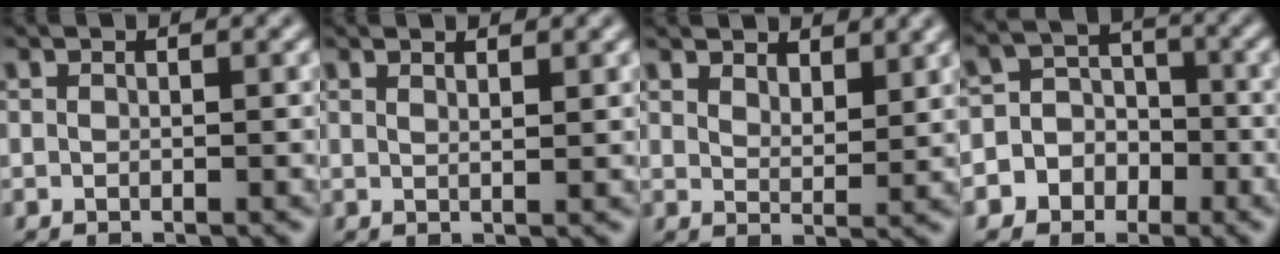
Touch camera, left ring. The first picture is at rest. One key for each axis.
{"total": 1.4, "fx": 1.2, "fy": 0.3, "fz": 0.7, "tx": -0.007, "ty": 0.003, "tz": 0.012}
{"total": 3.5, "fx": 3.1, "fy": 1.2, "fz": 1.2, "tx": -0.029, "ty": 0.000, "tz": 0.045}
{"total": 7.7, "fx": -3.3, "fy": 6.9, "fz": 0.9, "tx": -0.010, "ty": 0.012, "tz": -0.083}